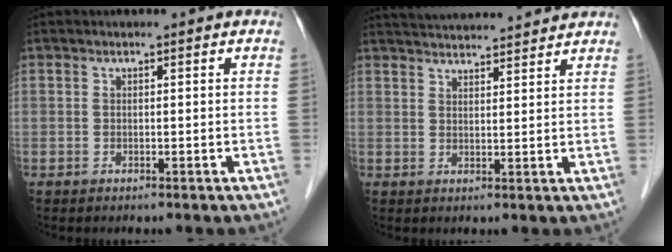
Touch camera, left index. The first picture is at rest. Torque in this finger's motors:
{"motor_torque": [-0.41, -0.75, 0.14, 0.03]}